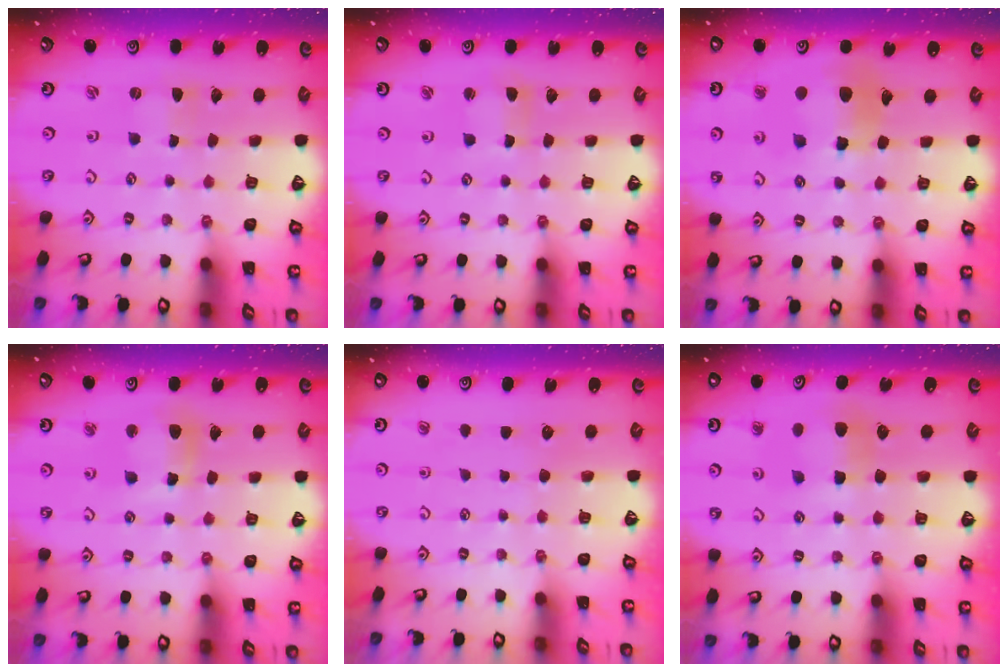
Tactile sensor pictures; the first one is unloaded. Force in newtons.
{"total": 2.5, "press": 2.5, "slide": 0.3}
{"total": 11.1, "press": 11.1, "slide": 0.9}
{"total": 9.5, "press": 9.4, "slide": 1.4}
{"total": 0.0}
{"total": 6.5, "press": 6.5, "slide": 0.6}